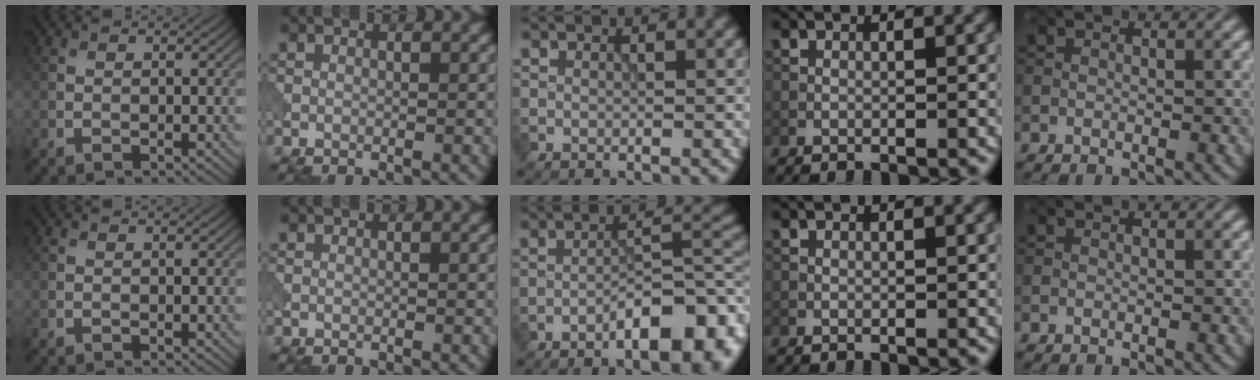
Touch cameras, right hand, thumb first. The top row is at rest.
{"middle": {"total": 8.4, "force": [-4.3, 2.7, 6.7], "torque": [-0.091, 0.010, -0.067]}}